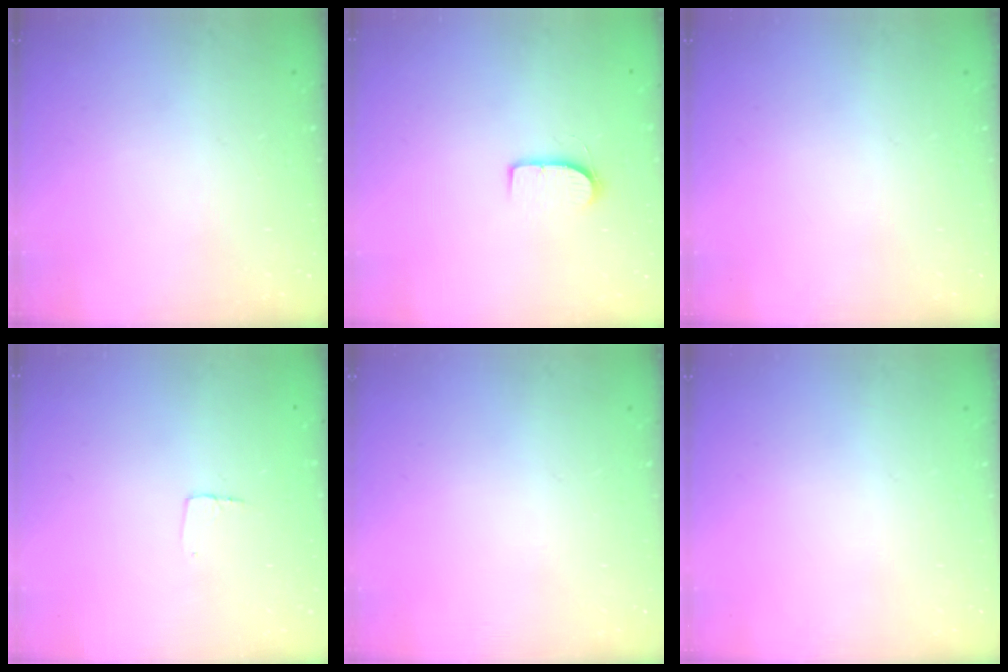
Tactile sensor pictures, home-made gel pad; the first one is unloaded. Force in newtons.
{"total": 7.0, "press": 7.0, "slide": 0.5}
{"total": 0.0}
{"total": 2.9, "press": 2.9, "slide": 0.2}
{"total": 0.0}
{"total": 0.0}